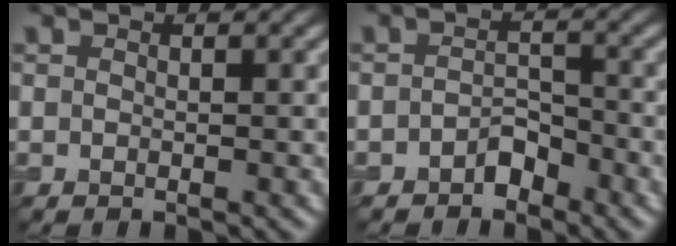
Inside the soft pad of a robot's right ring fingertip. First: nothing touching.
{"total": 2.0, "force": [-1.5, 1.0, 0.8], "torque": [-0.012, 0.008, -0.027]}